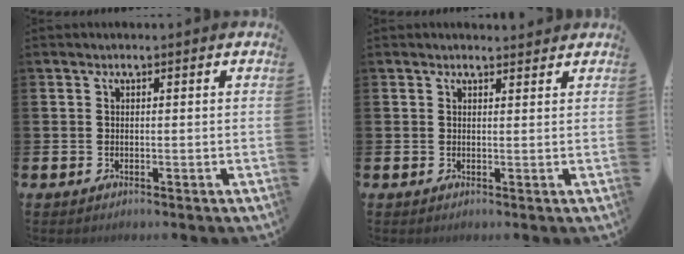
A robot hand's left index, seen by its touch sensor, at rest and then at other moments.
{"total": 1.3, "force": [1.3, 0.2, 0.1], "torque": [0.004, -0.004, 0.022]}